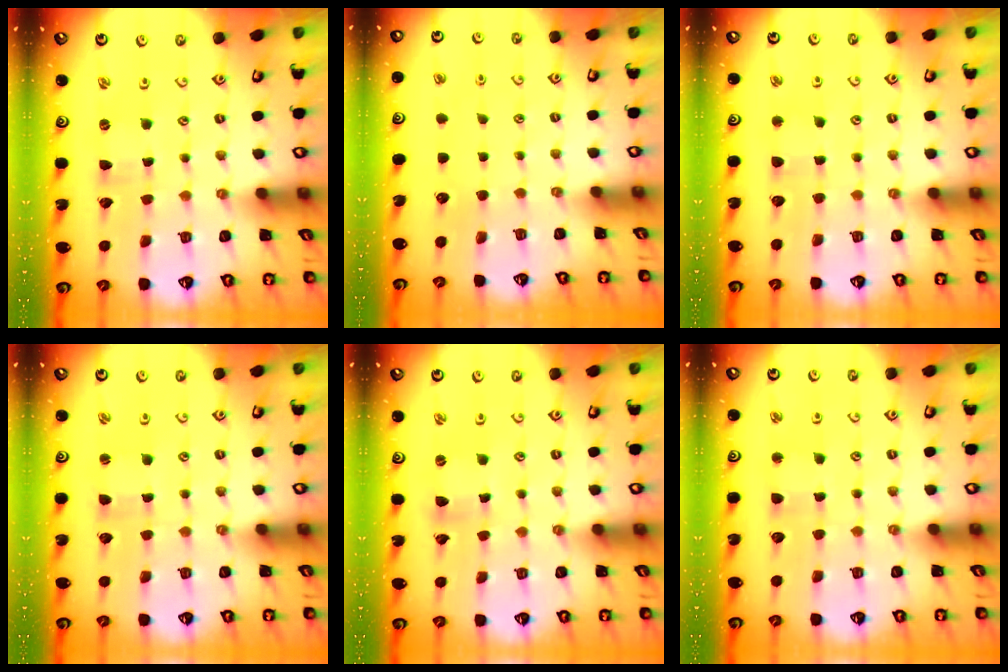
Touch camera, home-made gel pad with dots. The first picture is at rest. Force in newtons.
{"total": 0.0}
{"total": 3.2, "press": 3.2, "slide": 0.3}
{"total": 0.9, "press": 0.9, "slide": 0.1}
{"total": 2.0, "press": 2.0, "slide": 0.1}
{"total": 2.5, "press": 2.4, "slide": 0.4}